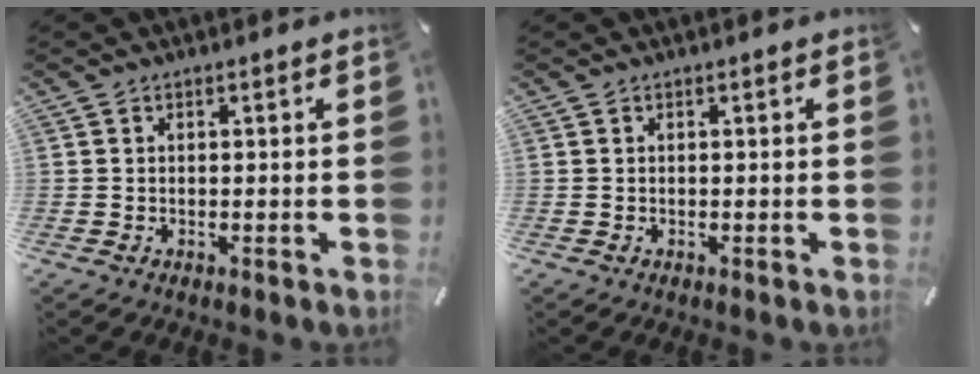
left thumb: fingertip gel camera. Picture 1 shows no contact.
{"total": 0.0}